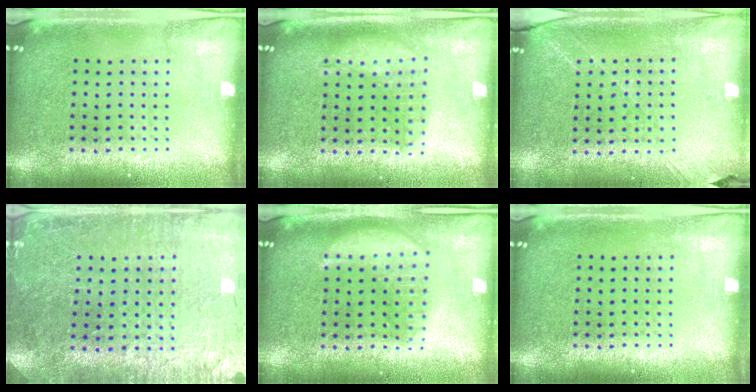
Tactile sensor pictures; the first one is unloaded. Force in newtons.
{"total": 1.4, "press": 1.3, "slide": 0.4}
{"total": 1.3, "press": 1.2, "slide": 0.4}
{"total": 1.2, "press": 1.2, "slide": 0.1}
{"total": 2.6, "press": 2.6, "slide": 0.3}
{"total": 0.0}